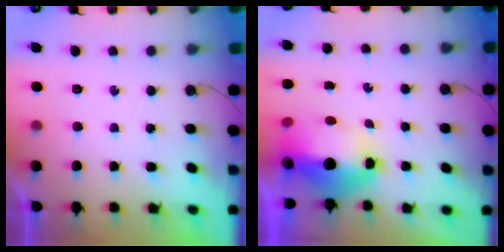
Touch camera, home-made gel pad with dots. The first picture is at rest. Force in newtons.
{"total": 11.5, "press": 11.4, "slide": 1.2}